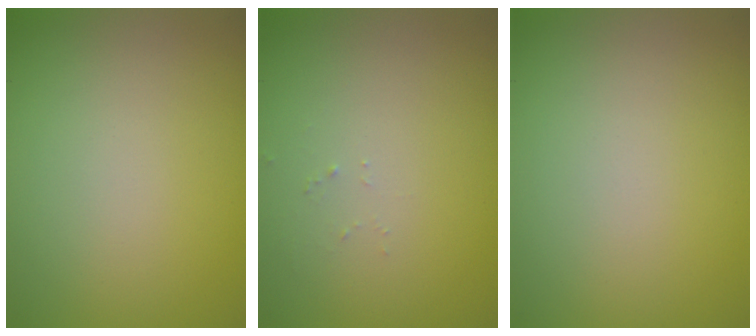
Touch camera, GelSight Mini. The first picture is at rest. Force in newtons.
{"total": 0.7, "press": 0.7, "slide": 0.1}
{"total": 0.0}